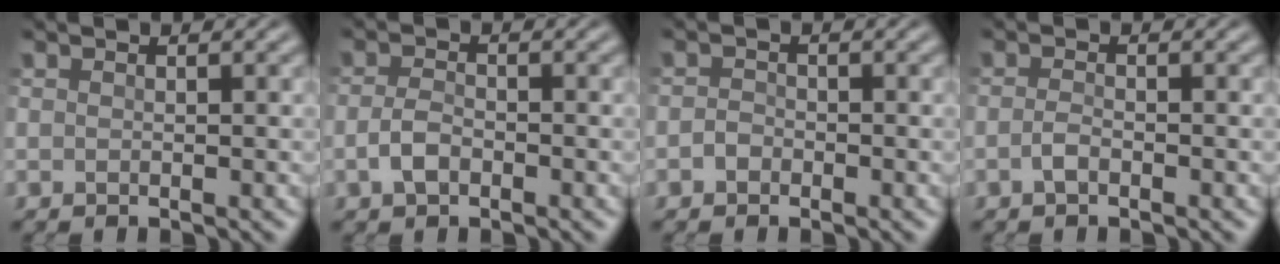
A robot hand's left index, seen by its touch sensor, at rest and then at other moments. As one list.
[{"total": 1.6, "force": [-0.6, 0.9, 1.2], "torque": [-0.027, 0.006, -0.016]}, {"total": 0.9, "force": [-0.4, 0.7, 0.2], "torque": [-0.003, 0.006, -0.012]}, {"total": 0.8, "force": [-0.4, 0.3, 0.7], "torque": [-0.019, 0.004, -0.010]}]